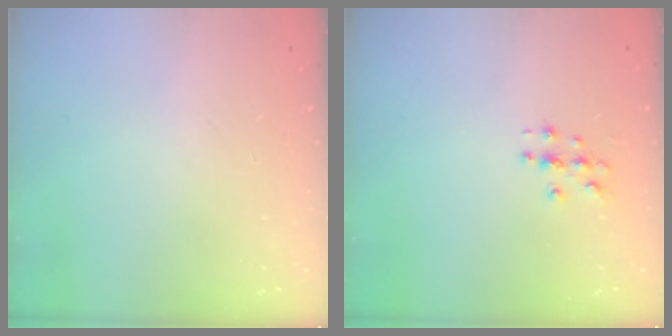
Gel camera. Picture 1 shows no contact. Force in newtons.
{"total": 2.8, "press": 2.8, "slide": 0.3}